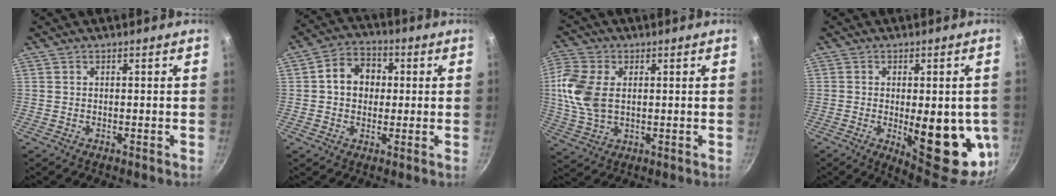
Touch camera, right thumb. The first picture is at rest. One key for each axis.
{"total": 8.7, "fx": 1.0, "fy": 7.1, "fz": 4.9, "tx": -0.051, "ty": 0.015, "tz": 0.001}
{"total": 10.8, "fx": 1.3, "fy": 7.1, "fz": 8.0, "tx": -0.167, "ty": 0.001, "tz": 0.023}
{"total": 19.0, "fx": -3.0, "fy": 7.4, "fz": 17.2, "tx": -0.186, "ty": -0.020, "tz": -0.027}